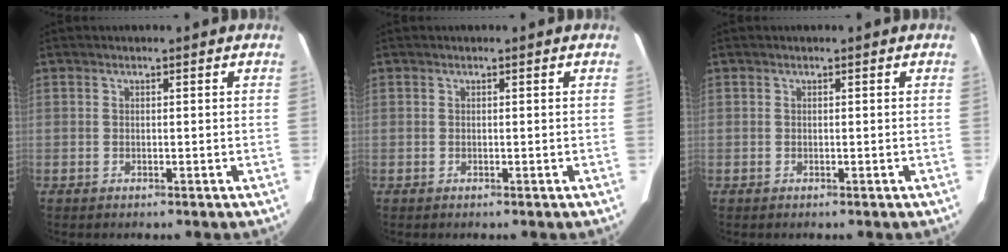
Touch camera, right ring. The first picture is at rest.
{"total": 0.0}
{"total": 0.0}